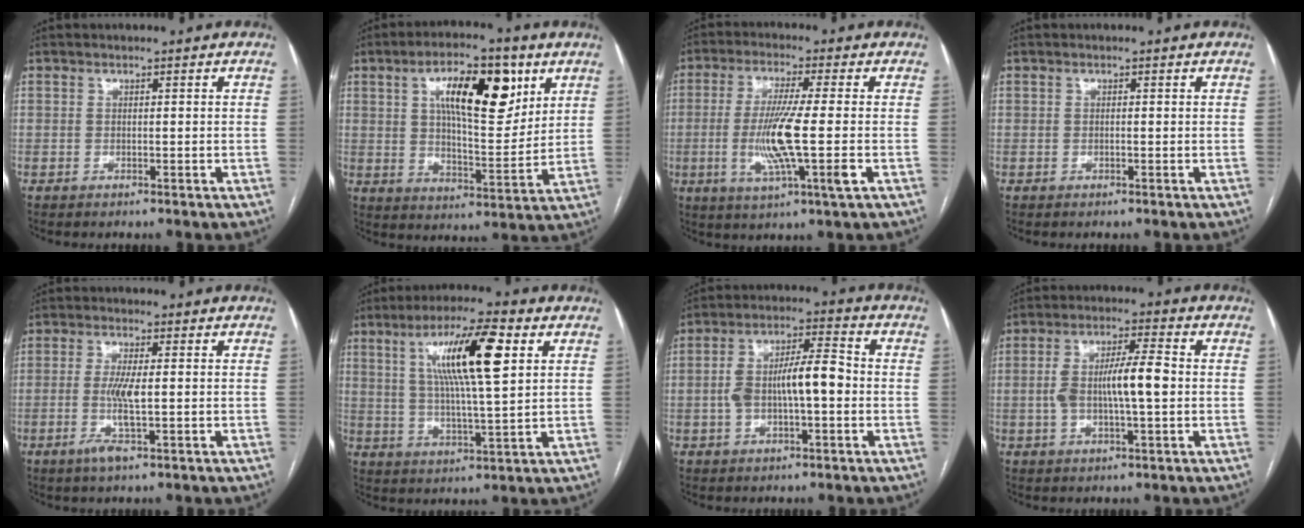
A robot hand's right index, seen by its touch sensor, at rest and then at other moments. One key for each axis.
{"total": 14.5, "fx": 6.1, "fy": 4.9, "fz": 12.2, "tx": -0.197, "ty": 0.012, "tz": 0.100}
{"total": 11.1, "fx": -1.8, "fy": -0.2, "fz": 10.9, "tx": -0.216, "ty": -0.015, "tz": -0.038}
{"total": 0.0}
{"total": 5.1, "fx": -1.1, "fy": 0.4, "fz": 4.9, "tx": -0.109, "ty": -0.011, "tz": -0.020}
{"total": 13.3, "fx": 4.4, "fy": 1.3, "fz": 12.4, "tx": -0.226, "ty": 0.011, "tz": 0.077}
{"total": 9.8, "fx": -0.8, "fy": 2.9, "fz": 9.3, "tx": -0.178, "ty": 0.029, "tz": -0.012}
{"total": 9.2, "fx": -0.3, "fy": 1.9, "fz": 9.0, "tx": -0.170, "ty": 0.017, "tz": -0.005}